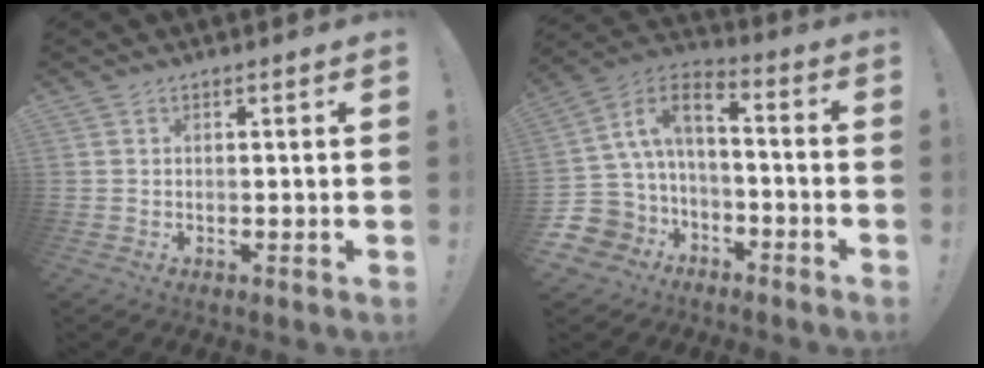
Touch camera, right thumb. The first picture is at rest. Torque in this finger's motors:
{"motor_torque": [0.86, 0.01, 0.75, -0.77, 0.26]}